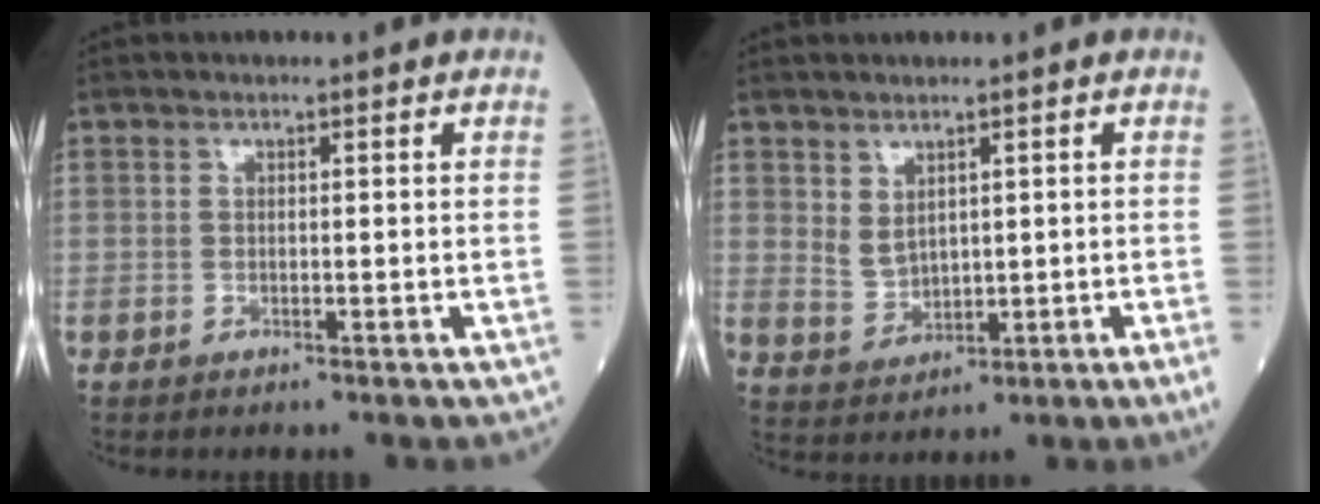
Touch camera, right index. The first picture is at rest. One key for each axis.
{"total": 3.4, "fx": 1.1, "fy": 1.6, "fz": 2.8, "tx": -0.060, "ty": 0.001, "tz": 0.031}